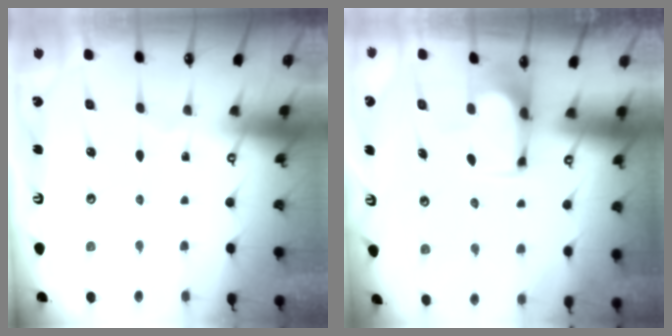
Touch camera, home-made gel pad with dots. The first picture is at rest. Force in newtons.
{"total": 0.8, "press": 0.2, "slide": 0.8}